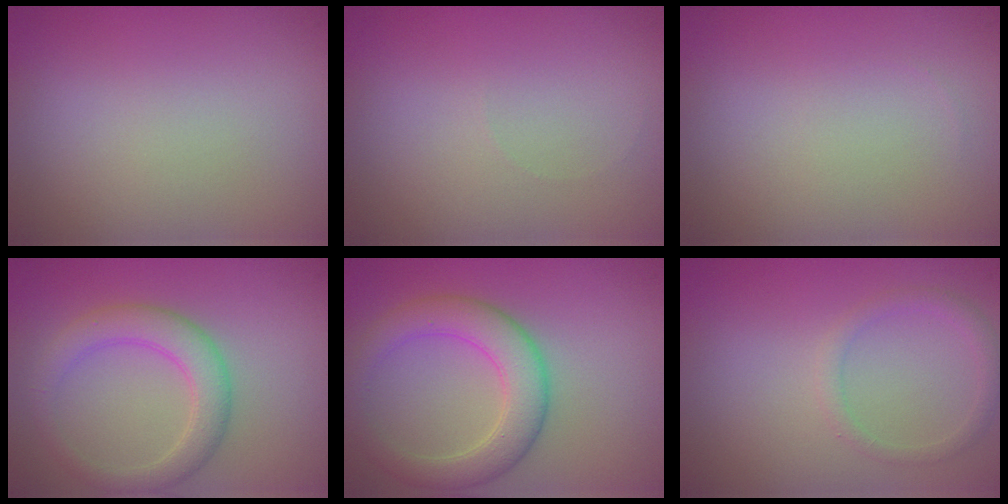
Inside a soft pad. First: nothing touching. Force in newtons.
{"total": 0.0}
{"total": 0.0}
{"total": 3.8, "press": 3.8, "slide": 0.2}
{"total": 5.0, "press": 5.0, "slide": 0.1}
{"total": 1.4, "press": 1.4, "slide": 0.2}